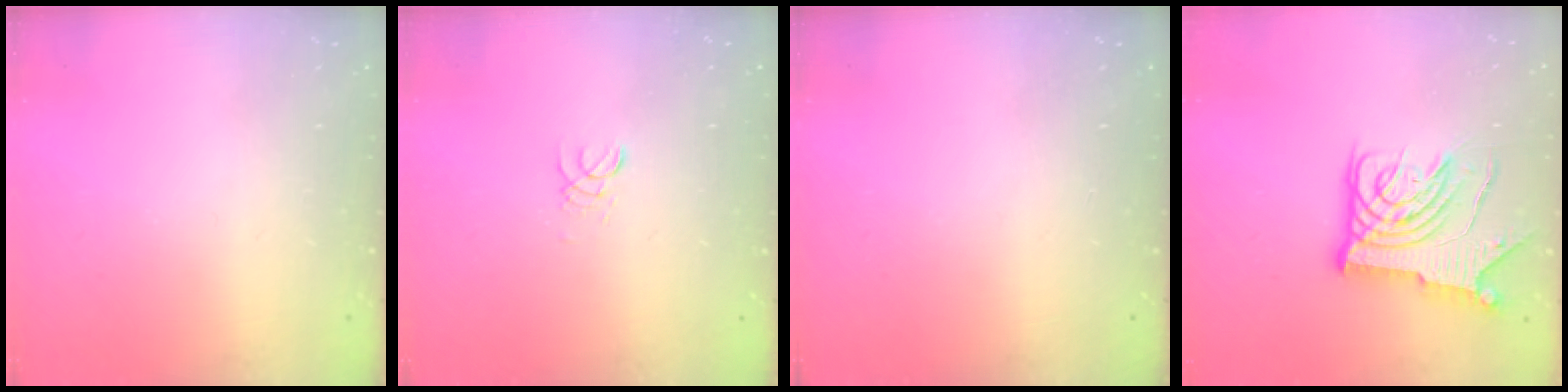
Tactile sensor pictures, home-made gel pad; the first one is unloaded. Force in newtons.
{"total": 2.0, "press": 2.0, "slide": 0.2}
{"total": 0.0}
{"total": 12.6, "press": 12.6, "slide": 1.4}